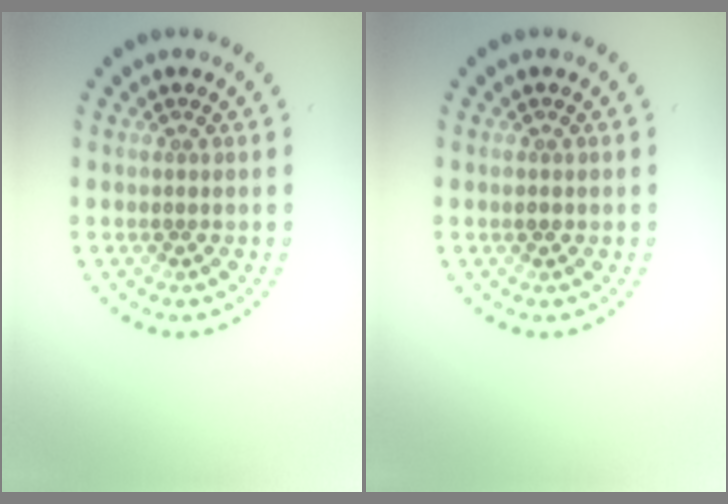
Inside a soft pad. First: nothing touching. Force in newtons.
{"total": 0.7, "press": 0.7, "slide": 0.1}